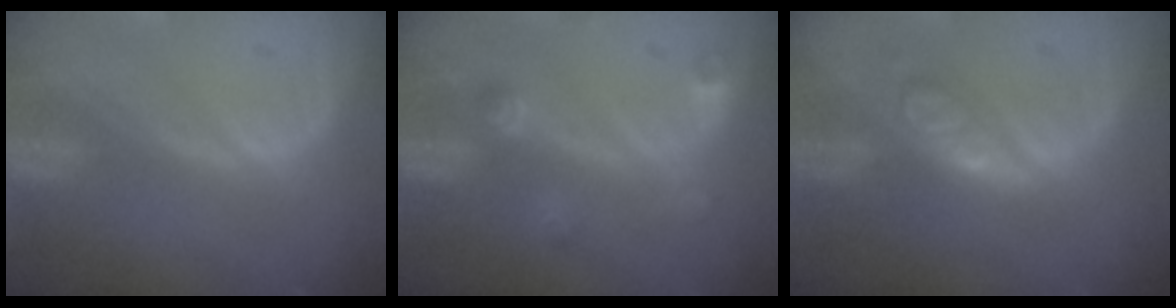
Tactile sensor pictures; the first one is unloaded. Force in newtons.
{"total": 3.3, "press": 3.0, "slide": 1.2}
{"total": 5.7, "press": 4.9, "slide": 2.9}